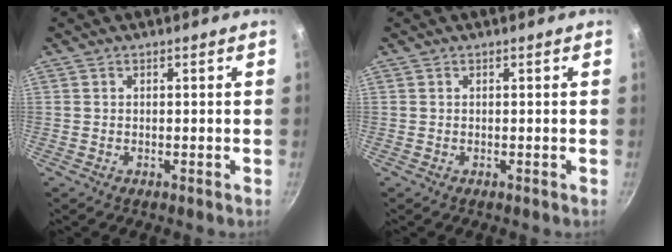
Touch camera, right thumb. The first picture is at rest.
{"total": 0.0}